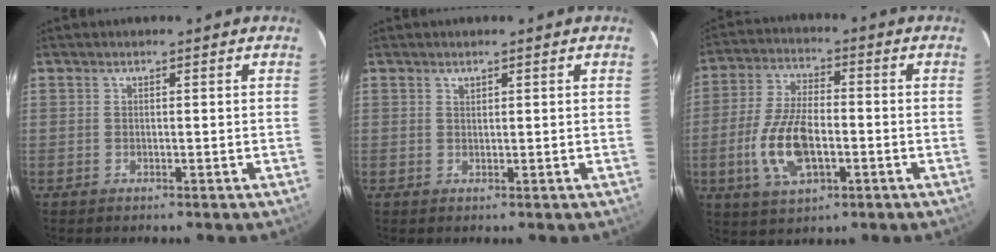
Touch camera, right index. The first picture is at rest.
{"total": 0.6, "force": [0.5, 0.3, 0.2], "torque": [-0.002, 0.002, 0.010]}
{"total": 12.7, "force": [-3.3, 5.9, 10.7], "torque": [-0.227, -0.001, -0.058]}